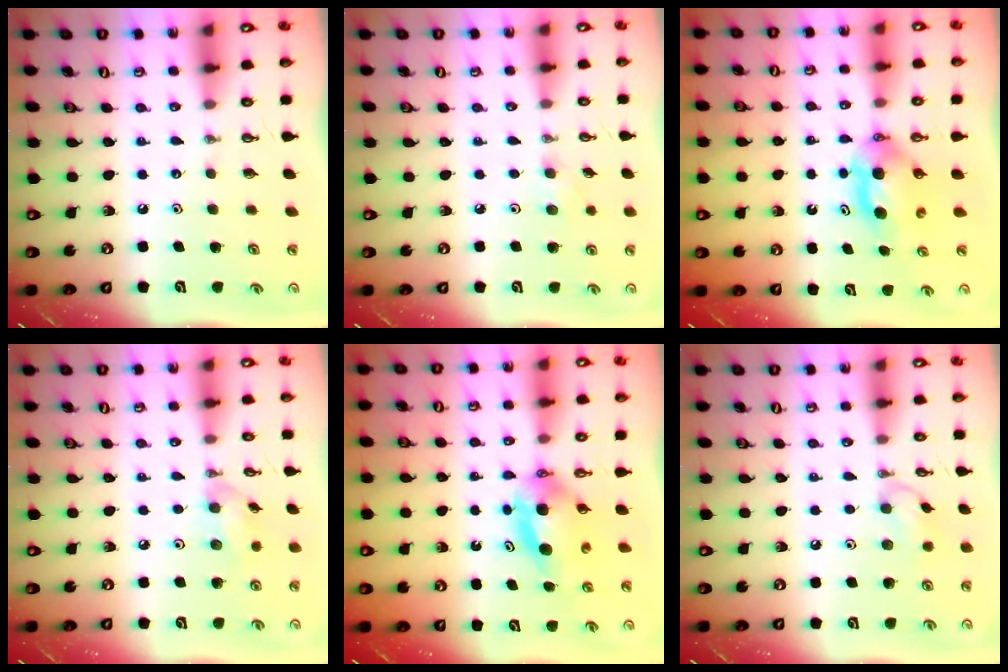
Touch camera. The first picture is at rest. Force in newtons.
{"total": 5.0, "press": 4.8, "slide": 1.4}
{"total": 6.5, "press": 6.0, "slide": 2.5}
{"total": 7.7, "press": 7.6, "slide": 0.5}
{"total": 5.6, "press": 5.4, "slide": 1.2}
{"total": 8.1, "press": 7.7, "slide": 2.7}